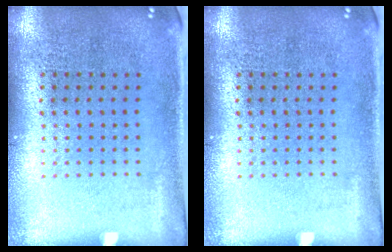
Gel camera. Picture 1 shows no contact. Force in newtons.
{"total": 0.0}